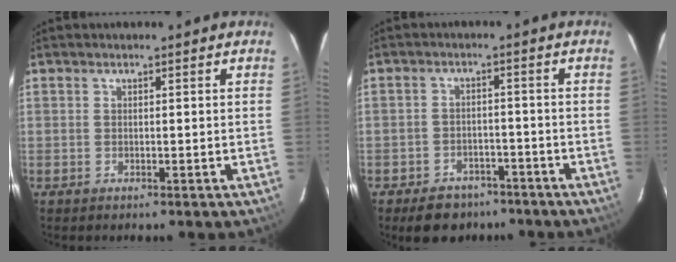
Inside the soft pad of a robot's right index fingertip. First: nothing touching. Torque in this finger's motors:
{"motor_torque": [0.65, -0.60, 0.18, 0.00]}